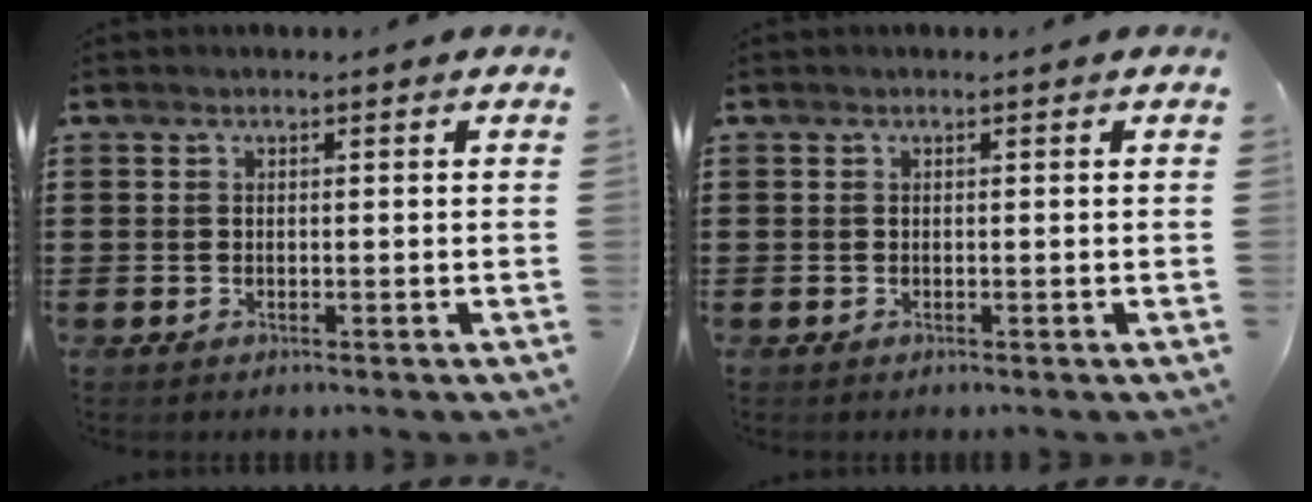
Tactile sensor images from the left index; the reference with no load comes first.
{"total": 0.0}